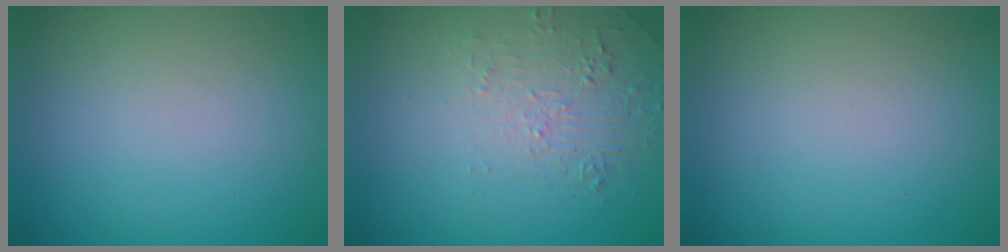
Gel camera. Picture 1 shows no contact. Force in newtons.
{"total": 2.1, "press": 0.9, "slide": 1.9}
{"total": 0.0}